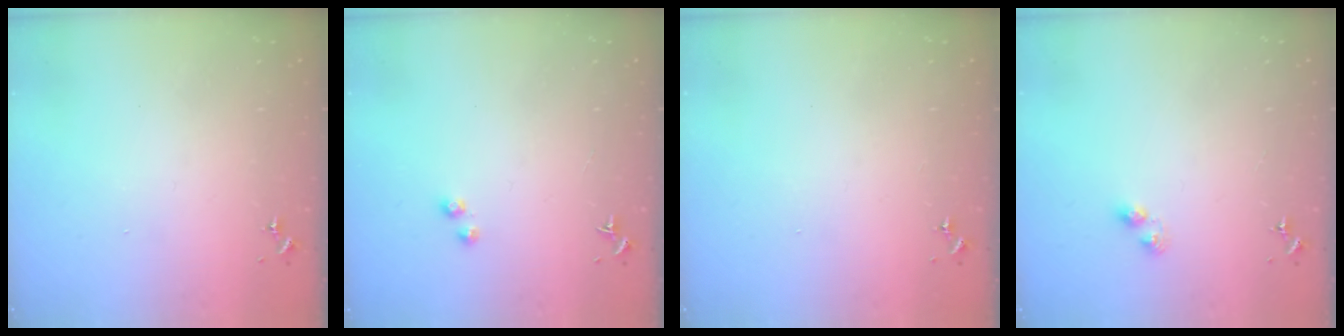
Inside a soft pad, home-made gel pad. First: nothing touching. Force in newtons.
{"total": 2.4, "press": 2.3, "slide": 0.9}
{"total": 0.0}
{"total": 3.4, "press": 3.3, "slide": 0.4}